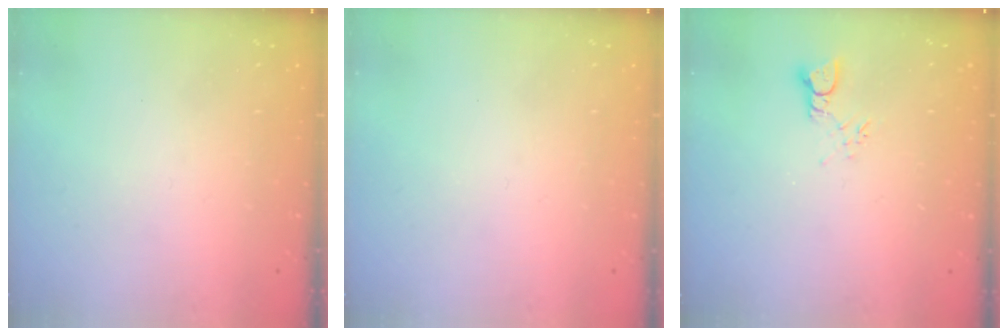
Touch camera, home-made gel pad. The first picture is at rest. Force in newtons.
{"total": 0.0}
{"total": 3.4, "press": 3.4, "slide": 0.3}